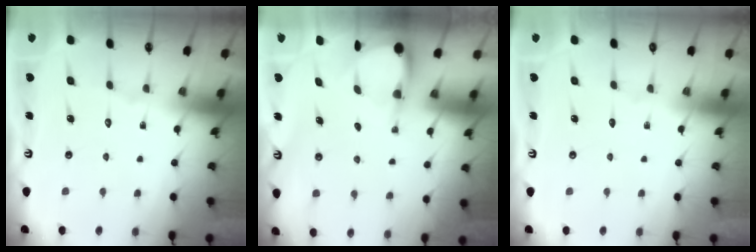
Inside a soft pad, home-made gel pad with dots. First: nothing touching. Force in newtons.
{"total": 3.4, "press": 3.4, "slide": 0.3}
{"total": 0.0}